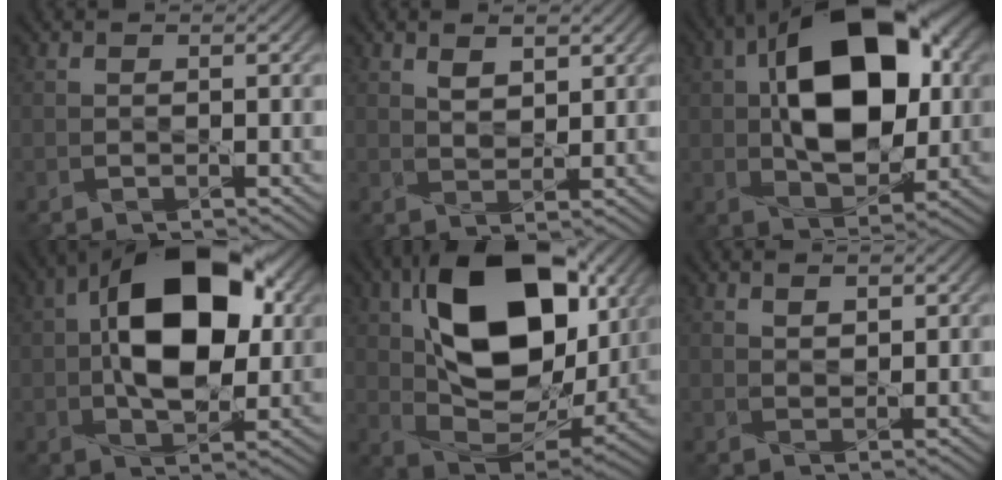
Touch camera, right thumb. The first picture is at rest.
{"total": 2.8, "force": [1.9, 1.0, 1.7], "torque": [-0.033, -0.002, 0.040]}
{"total": 15.5, "force": [2.5, 9.2, 12.2], "torque": [-0.201, 0.025, 0.038]}
{"total": 13.8, "force": [1.8, 7.6, 11.4], "torque": [-0.189, 0.024, 0.022]}
{"total": 18.2, "force": [5.7, 10.7, 13.5], "torque": [-0.248, 0.013, 0.101]}
{"total": 1.8, "force": [1.5, 0.4, 1.0], "torque": [-0.014, -0.003, 0.031]}